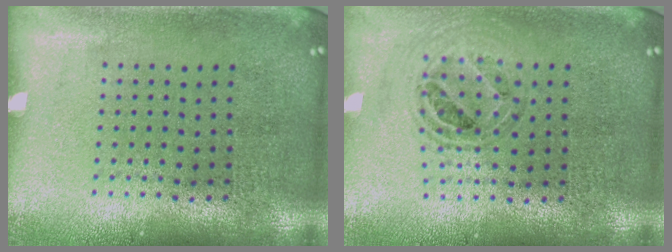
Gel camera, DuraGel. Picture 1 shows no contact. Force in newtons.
{"total": 0.7, "press": 0.7, "slide": 0.0}